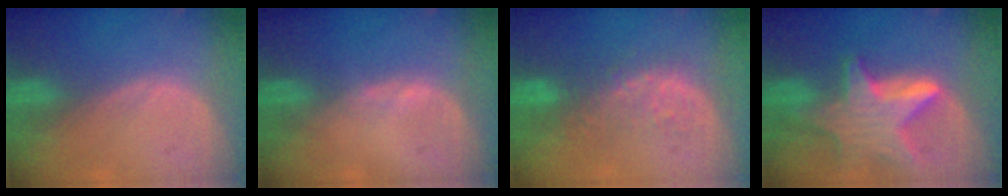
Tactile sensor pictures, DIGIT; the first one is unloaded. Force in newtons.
{"total": 0.6, "press": 0.5, "slide": 0.3}
{"total": 6.0, "press": 5.8, "slide": 1.4}
{"total": 9.1, "press": 9.1, "slide": 0.8}